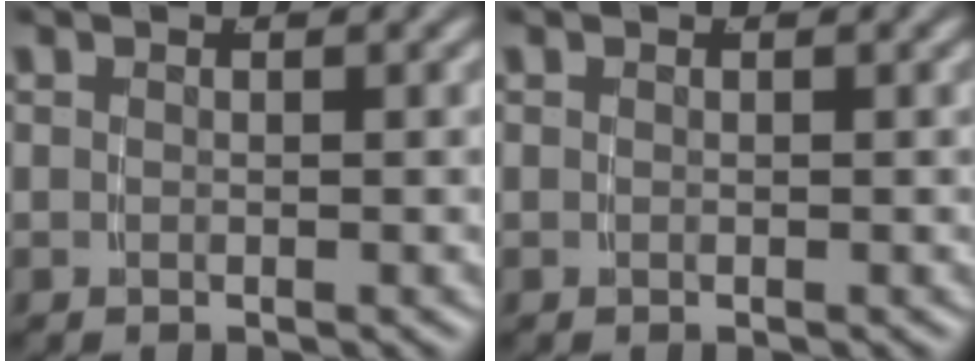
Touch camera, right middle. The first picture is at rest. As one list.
[{"total": 0.0}]